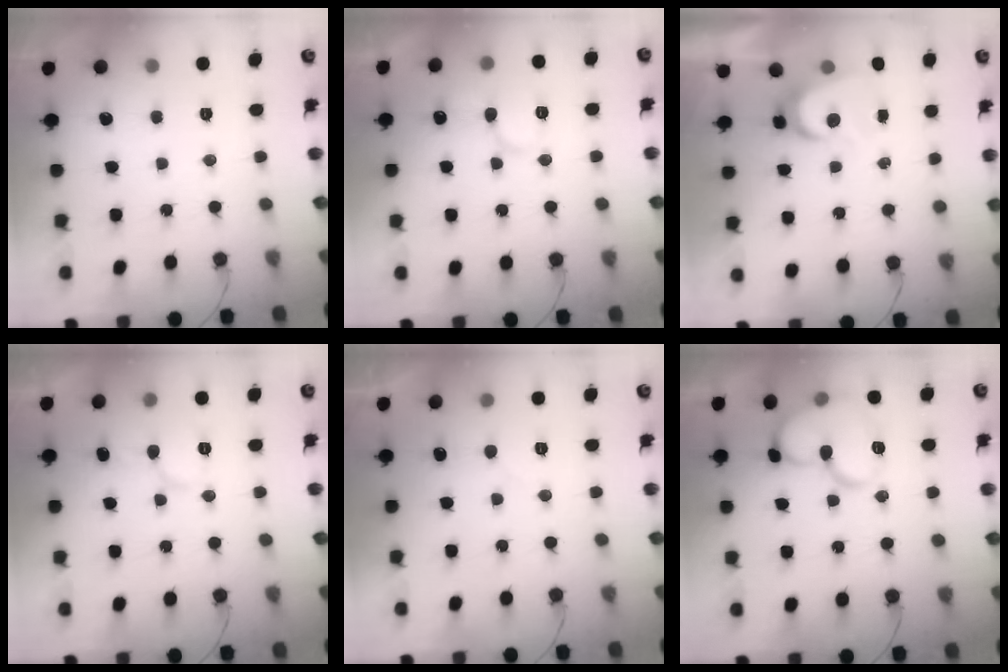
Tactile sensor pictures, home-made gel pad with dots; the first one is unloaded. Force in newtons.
{"total": 9.9, "press": 9.8, "slide": 1.5}
{"total": 5.0, "press": 5.0, "slide": 0.5}
{"total": 7.6, "press": 7.6, "slide": 0.8}
{"total": 4.7, "press": 4.7, "slide": 0.3}
{"total": 13.3, "press": 13.3, "slide": 1.0}